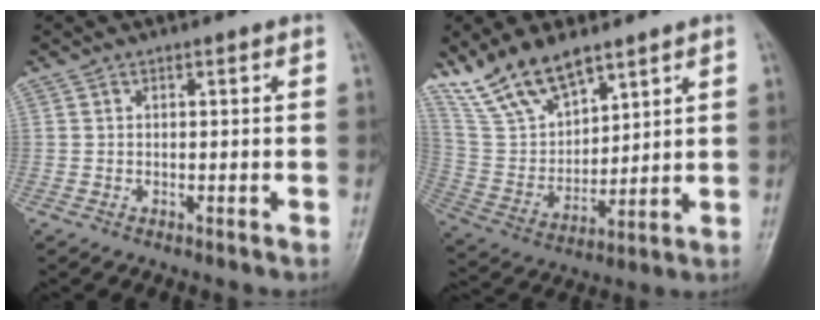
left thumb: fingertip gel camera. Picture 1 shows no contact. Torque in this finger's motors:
{"motor_torque": [0.59, 0.28, 0.33, -0.24, 0.08]}